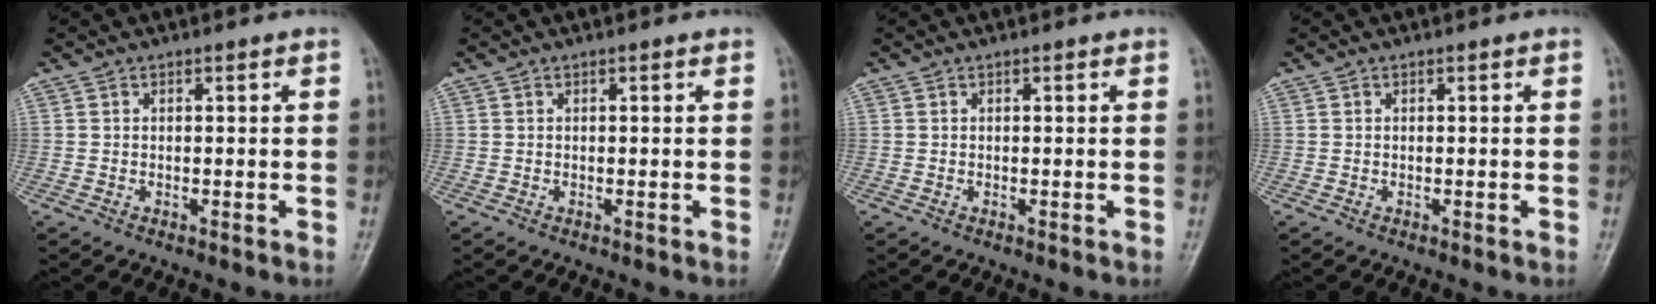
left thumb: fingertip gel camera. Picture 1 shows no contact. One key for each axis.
{"total": 0.0}
{"total": 0.0}
{"total": 0.0}